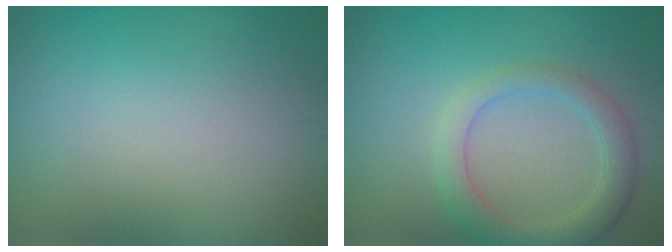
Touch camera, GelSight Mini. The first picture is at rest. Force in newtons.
{"total": 3.6, "press": 3.6, "slide": 0.5}